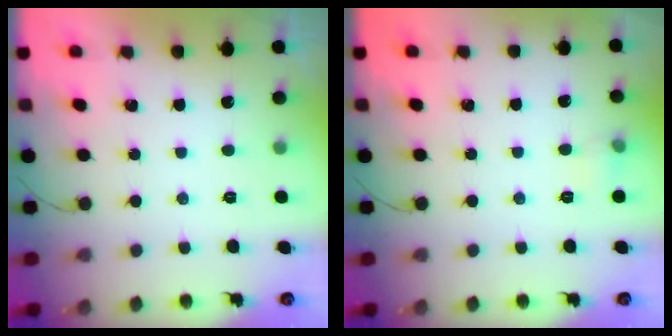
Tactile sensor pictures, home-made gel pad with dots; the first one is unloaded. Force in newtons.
{"total": 4.1, "press": 4.0, "slide": 1.2}